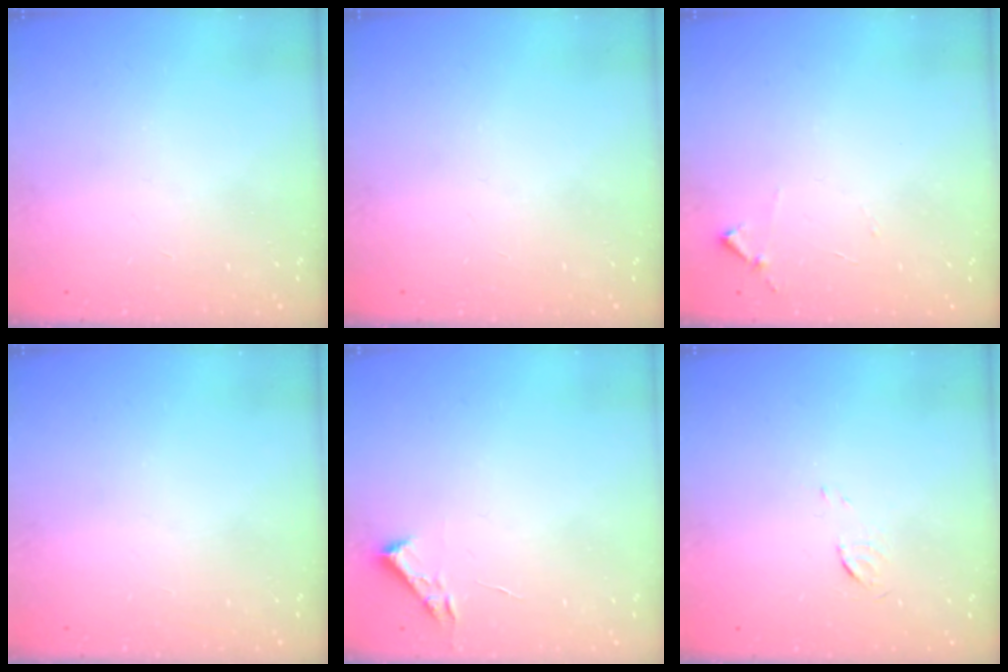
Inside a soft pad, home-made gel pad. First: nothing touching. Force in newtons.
{"total": 0.0}
{"total": 6.8, "press": 6.8, "slide": 0.6}
{"total": 0.0}
{"total": 2.7, "press": 2.7, "slide": 0.4}
{"total": 3.3, "press": 3.3, "slide": 0.4}